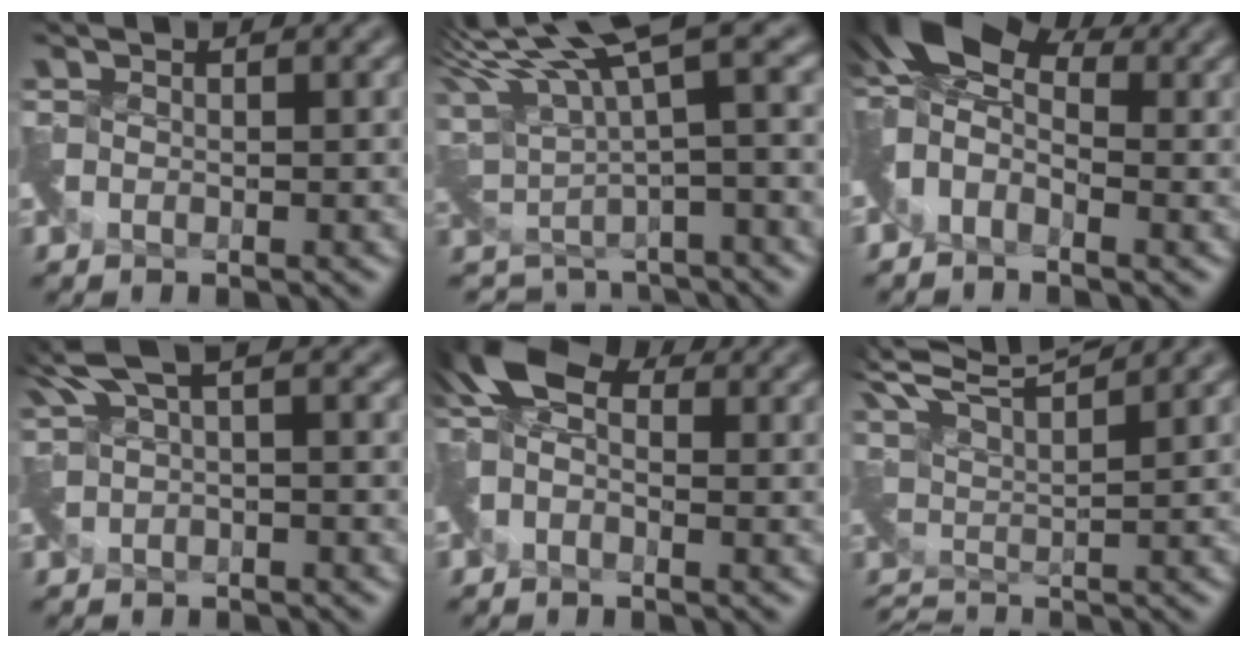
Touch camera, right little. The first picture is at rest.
{"total": 5.5, "force": [3.8, 1.7, 3.6], "torque": [-0.062, -0.003, 0.087]}
{"total": 5.6, "force": [0.6, 3.8, 4.2], "torque": [-0.084, 0.022, -0.004]}
{"total": 1.9, "force": [1.1, 0.9, 1.3], "torque": [-0.026, -0.002, 0.020]}
{"total": 3.5, "force": [-0.3, 2.6, 2.3], "torque": [-0.048, 0.012, -0.017]}
{"total": 5.6, "force": [5.0, 0.9, 2.2], "torque": [-0.037, 0.020, 0.086]}